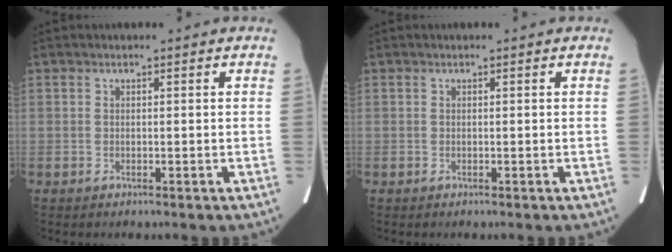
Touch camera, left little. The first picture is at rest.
{"total": 0.0}